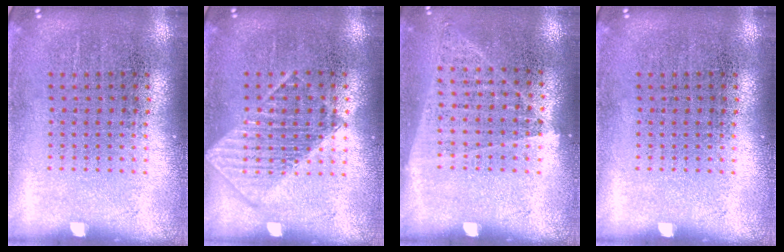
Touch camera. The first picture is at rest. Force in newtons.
{"total": 1.2, "press": 1.2, "slide": 0.2}
{"total": 1.0, "press": 1.0, "slide": 0.3}
{"total": 0.0}